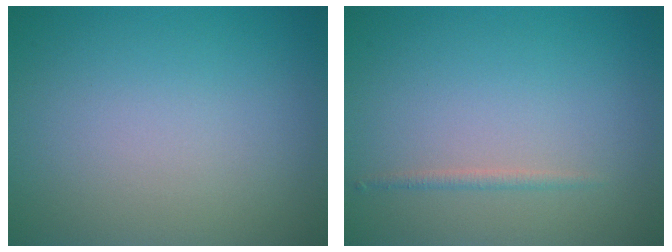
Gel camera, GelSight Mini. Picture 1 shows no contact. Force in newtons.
{"total": 0.8, "press": 0.8, "slide": 0.0}